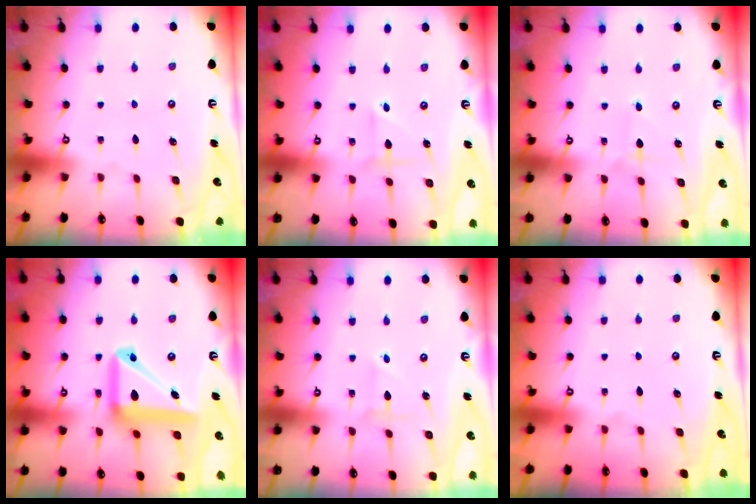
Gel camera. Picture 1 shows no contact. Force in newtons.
{"total": 2.2, "press": 2.1, "slide": 0.6}
{"total": 1.4, "press": 1.4, "slide": 0.2}
{"total": 16.5, "press": 16.3, "slide": 2.7}
{"total": 1.8, "press": 1.8, "slide": 0.1}
{"total": 0.0}